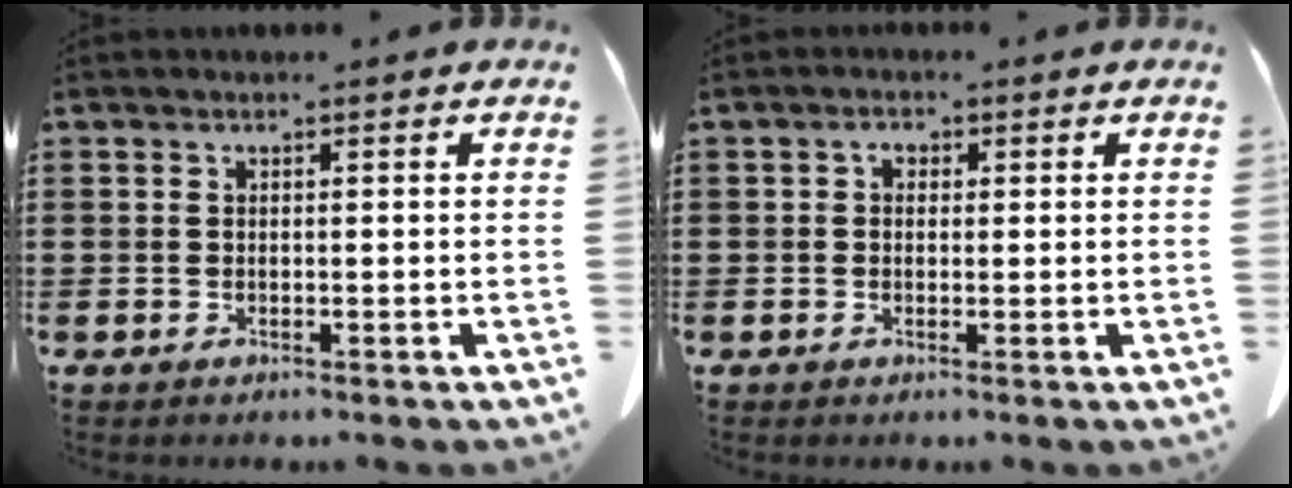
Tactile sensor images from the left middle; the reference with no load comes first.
{"total": 1.5, "force": [0.4, 1.1, 1.0], "torque": [-0.024, 0.009, 0.005]}